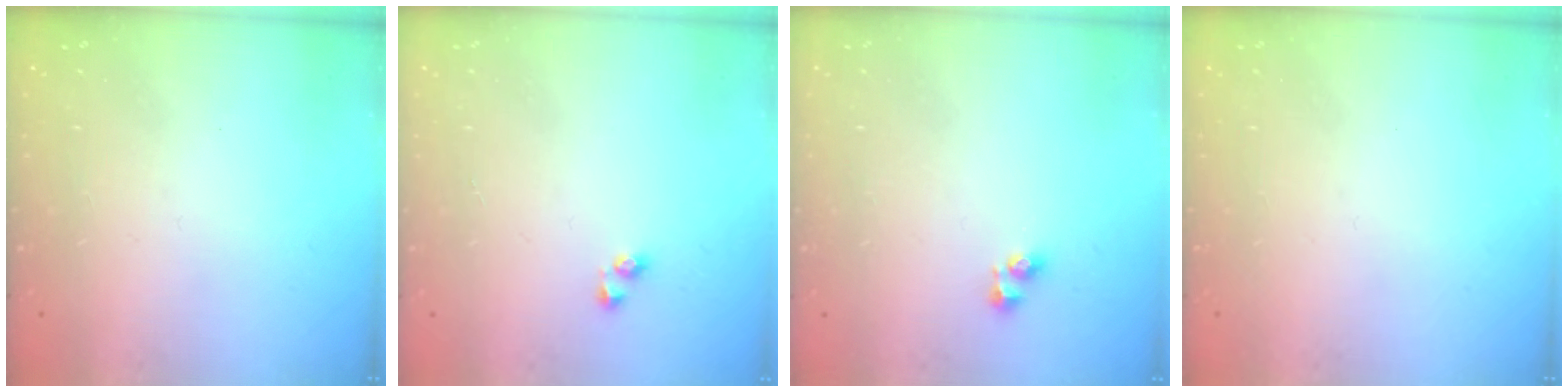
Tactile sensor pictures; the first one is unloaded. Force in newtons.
{"total": 2.4, "press": 2.0, "slide": 1.3}
{"total": 4.5, "press": 4.5, "slide": 0.4}
{"total": 0.0}